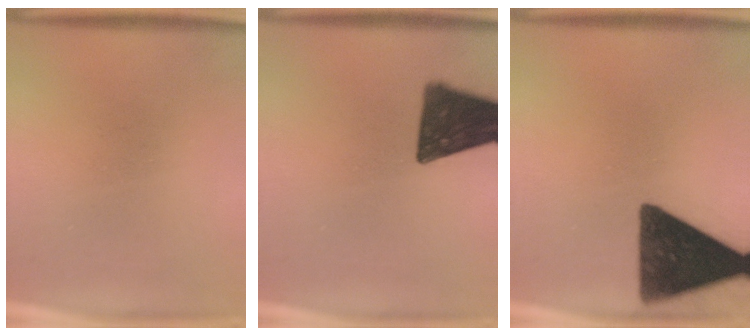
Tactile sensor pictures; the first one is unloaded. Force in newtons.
{"total": 16.1}
{"total": 15.5}